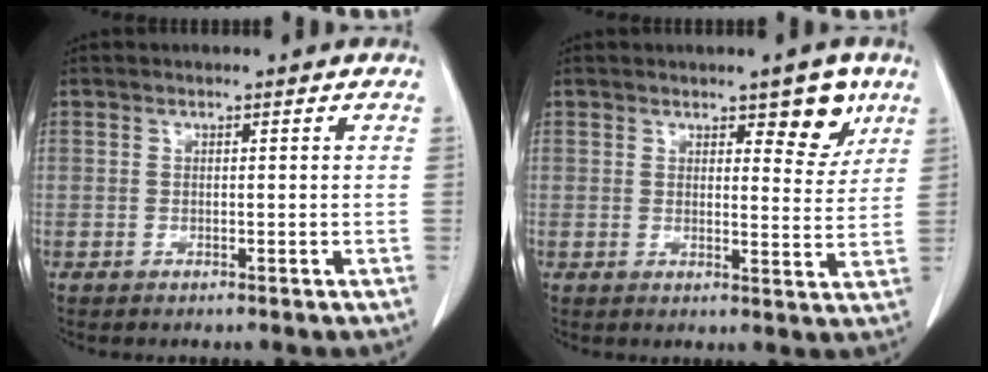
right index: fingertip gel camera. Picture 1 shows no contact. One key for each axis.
{"total": 6.0, "fx": 3.6, "fy": 2.3, "fz": 4.2, "tx": -0.049, "ty": -0.003, "tz": 0.047}